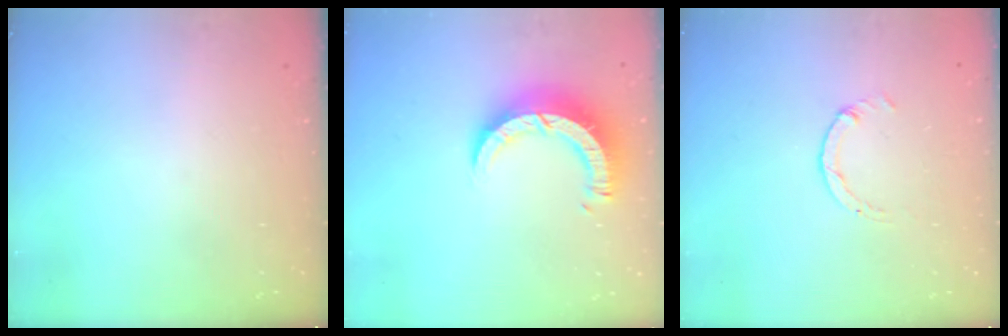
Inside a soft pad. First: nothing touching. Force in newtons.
{"total": 9.7, "press": 9.6, "slide": 1.0}
{"total": 0.7, "press": 0.7, "slide": 0.2}